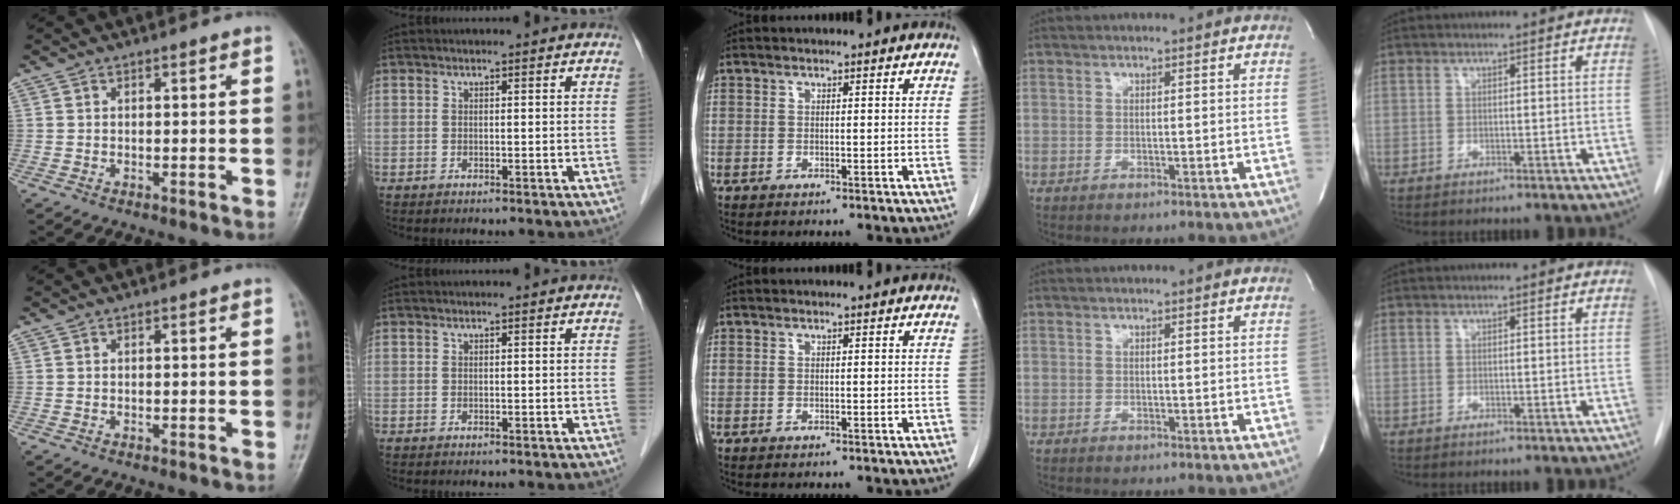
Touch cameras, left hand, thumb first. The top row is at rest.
{}